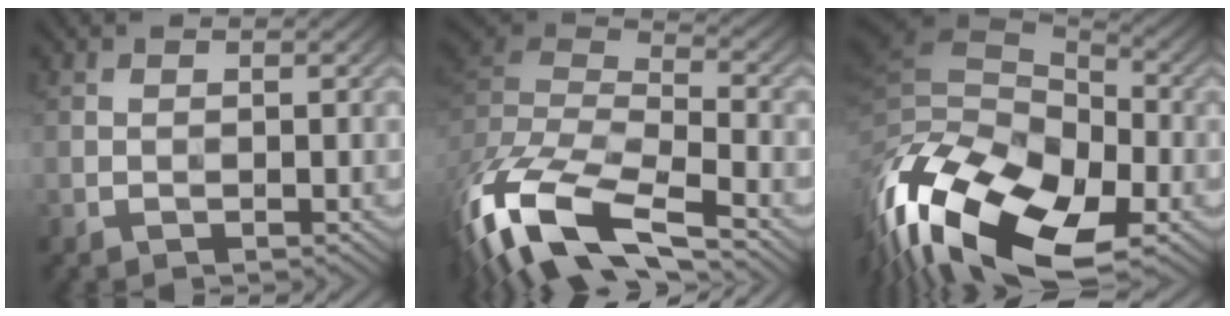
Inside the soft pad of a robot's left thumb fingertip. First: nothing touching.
{"total": 17.3, "force": [-10.3, 6.5, 12.2], "torque": [-0.322, -0.027, -0.173]}
{"total": 20.5, "force": [-9.8, 11.3, 13.9], "torque": [-0.305, -0.048, -0.123]}